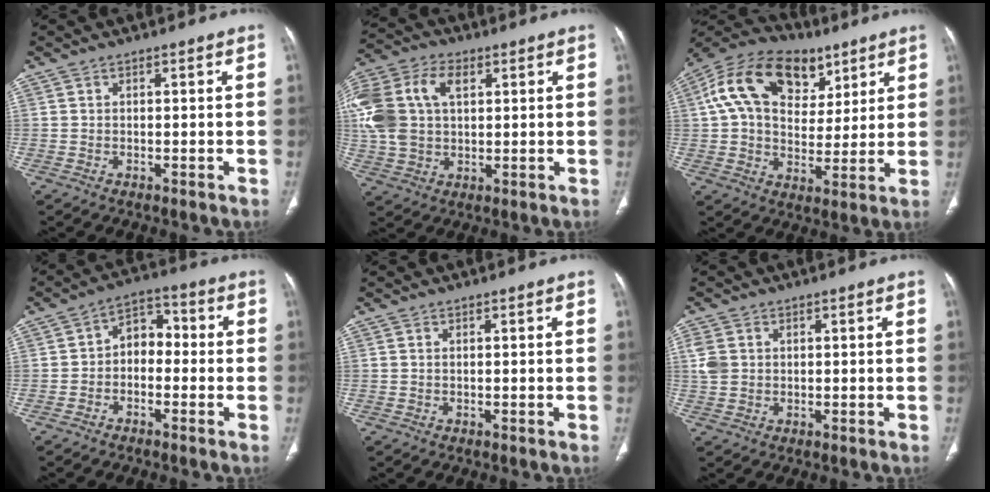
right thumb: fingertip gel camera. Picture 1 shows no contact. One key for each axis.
{"total": 18.2, "fx": 4.4, "fy": 12.2, "fz": 12.8, "tx": -0.292, "ty": 0.023, "tz": 0.081}
{"total": 20.7, "fx": 8.4, "fy": 13.8, "fz": 12.9, "tx": -0.206, "ty": 0.010, "tz": 0.137}
{"total": 6.4, "fx": -1.1, "fy": 4.7, "fz": 4.2, "tx": -0.035, "ty": 0.037, "tz": -0.036}
{"total": 0.0}
{"total": 3.7, "fx": 0.7, "fy": 3.0, "fz": 2.1, "tx": -0.046, "ty": 0.003, "tz": 0.017}